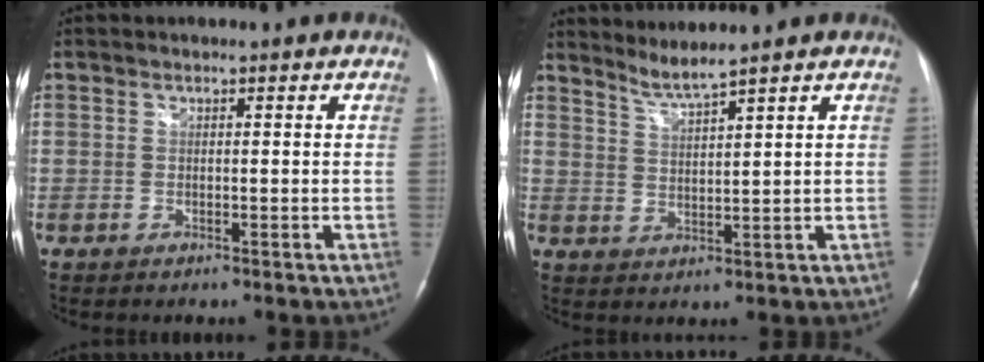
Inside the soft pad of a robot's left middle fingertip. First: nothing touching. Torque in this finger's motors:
{"motor_torque": [-0.24, -0.20, -0.08, 0.00]}